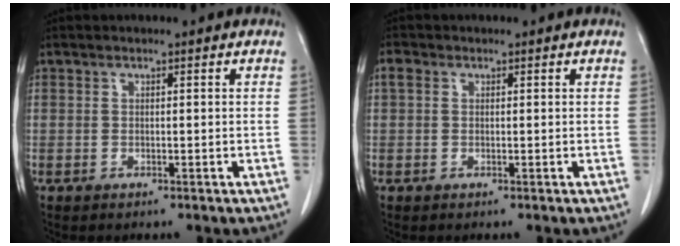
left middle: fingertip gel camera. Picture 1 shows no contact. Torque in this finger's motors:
{"motor_torque": [0.31, -0.44, 0.12, 0.04]}